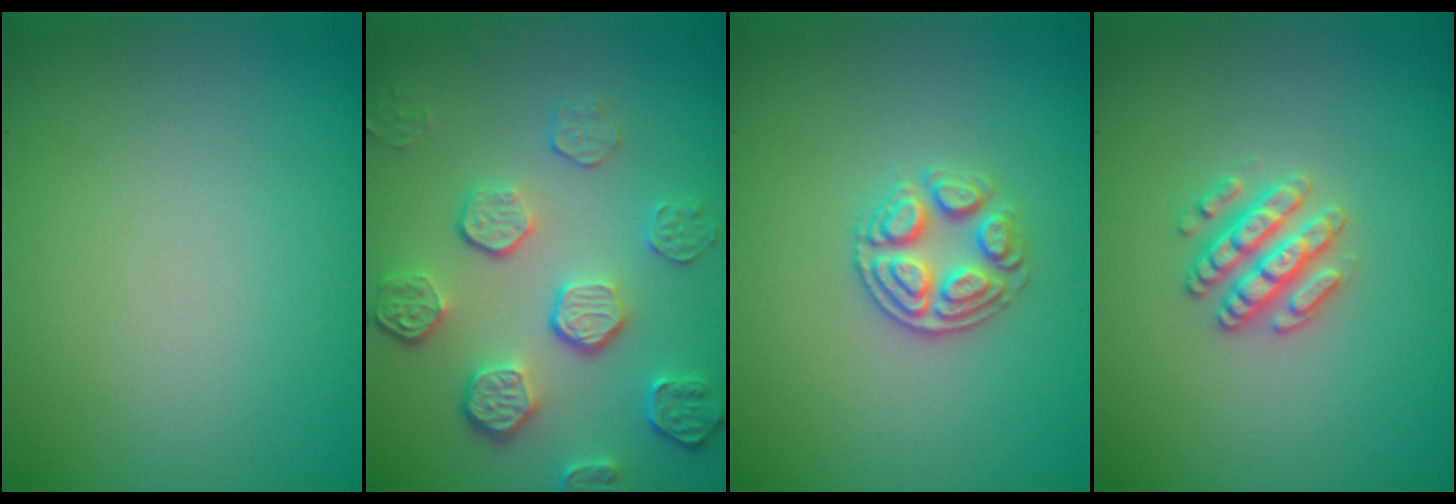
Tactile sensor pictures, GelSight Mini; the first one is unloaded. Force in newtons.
{"total": 5.3, "press": 3.8, "slide": 3.7}
{"total": 2.9, "press": 2.7, "slide": 1.0}
{"total": 2.6, "press": 2.6, "slide": 0.3}